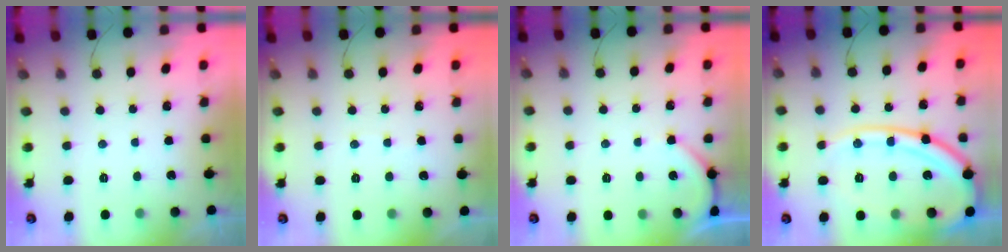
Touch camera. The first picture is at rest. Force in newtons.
{"total": 1.8, "press": 1.7, "slide": 0.2}
{"total": 2.7, "press": 2.6, "slide": 0.6}
{"total": 19.4, "press": 19.3, "slide": 1.9}